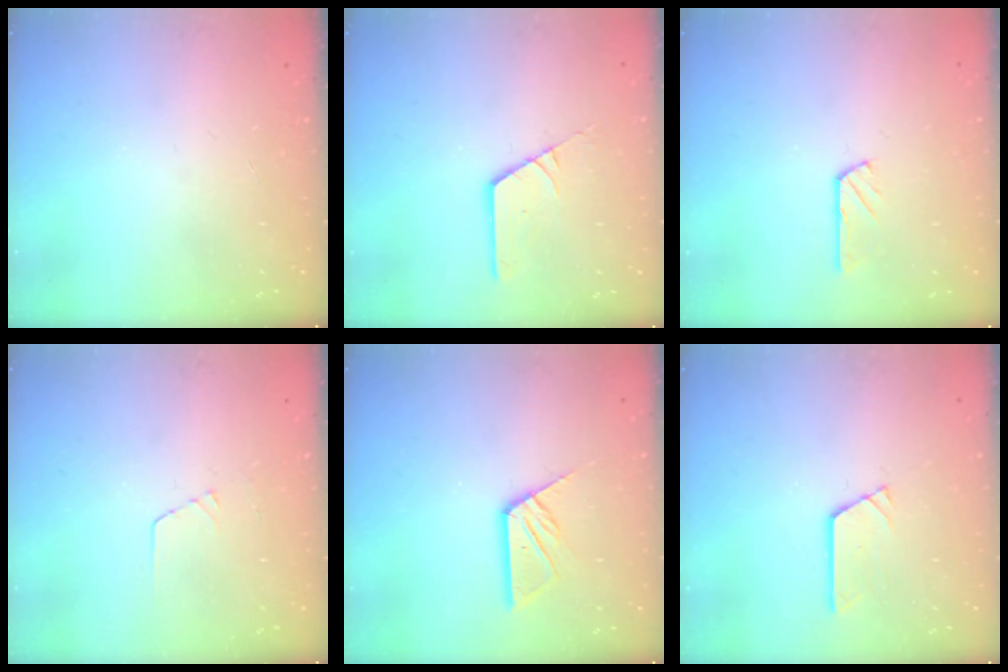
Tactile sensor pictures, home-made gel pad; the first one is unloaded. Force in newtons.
{"total": 2.5, "press": 2.5, "slide": 0.2}
{"total": 2.7, "press": 2.7, "slide": 0.1}
{"total": 3.7, "press": 3.7, "slide": 0.2}
{"total": 8.0, "press": 7.9, "slide": 0.5}
{"total": 3.5, "press": 3.4, "slide": 0.3}